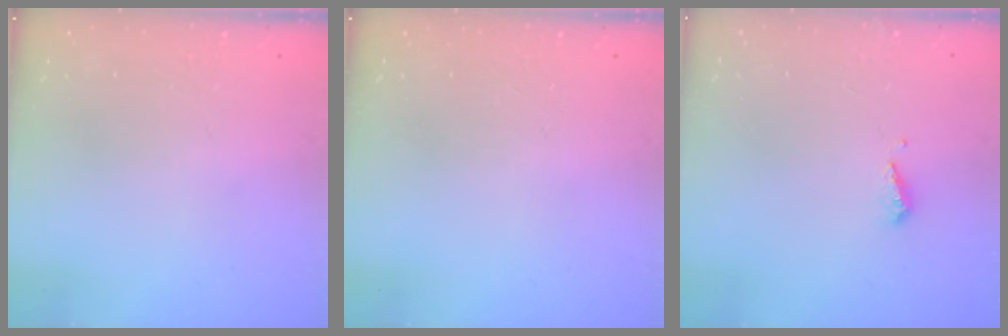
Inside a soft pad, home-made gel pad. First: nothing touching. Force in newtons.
{"total": 0.0}
{"total": 3.9, "press": 3.9, "slide": 0.4}